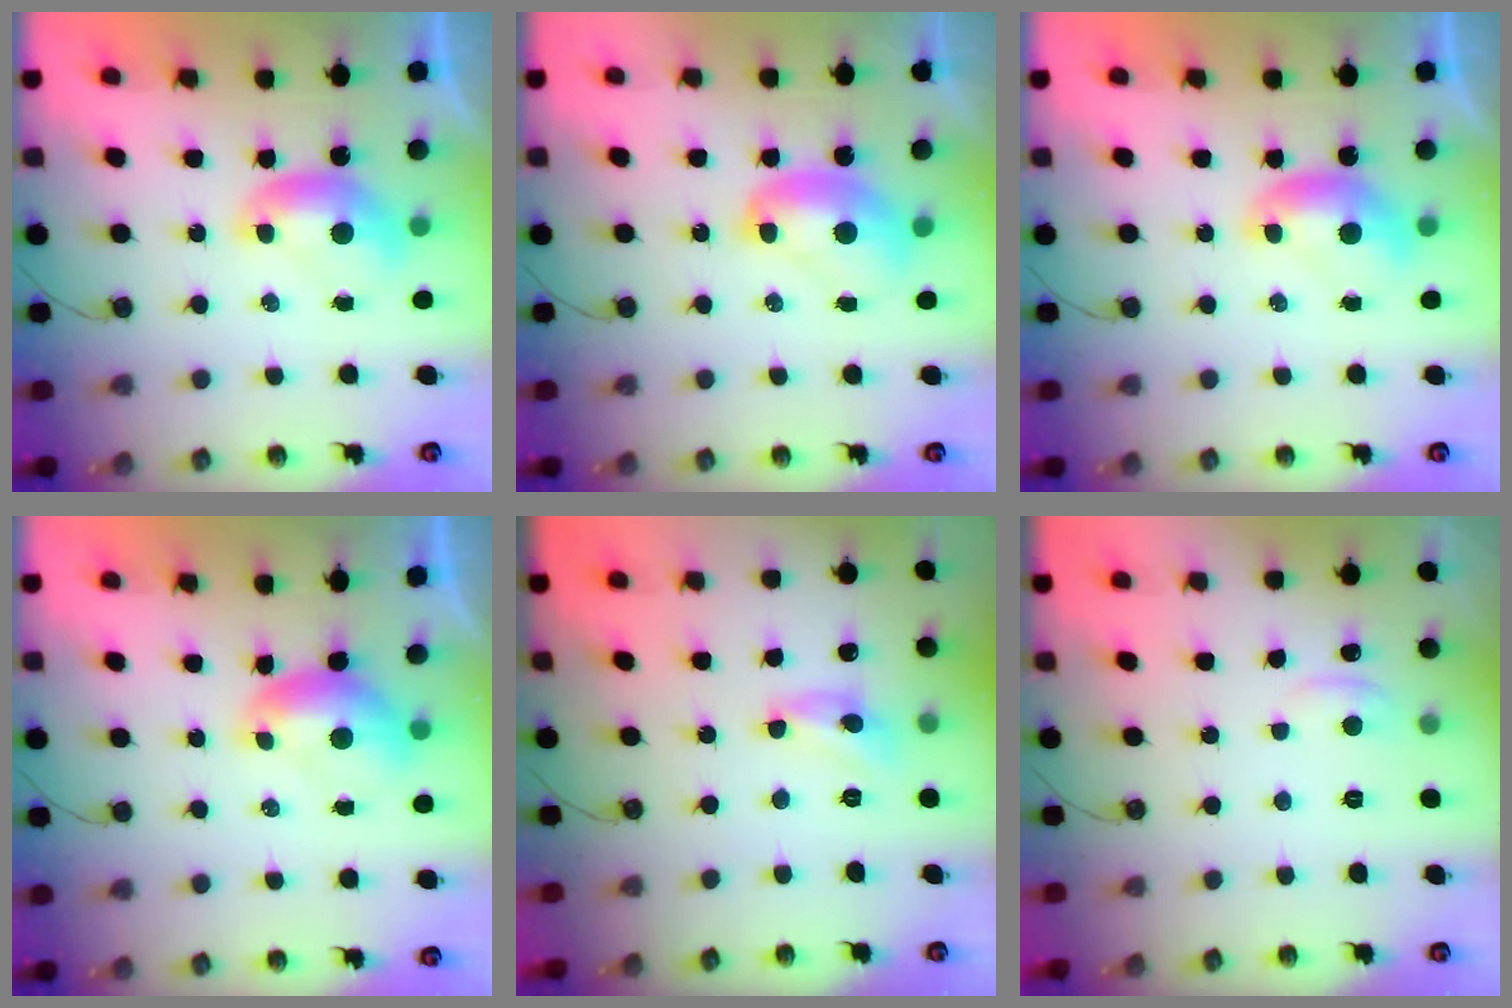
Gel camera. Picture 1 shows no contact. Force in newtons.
{"total": 2.4, "press": 2.3, "slide": 0.3}
{"total": 0.0}
{"total": 0.7, "press": 0.4, "slide": 0.6}
{"total": 3.8, "press": 3.8, "slide": 0.3}
{"total": 0.8, "press": 0.0, "slide": 0.8}